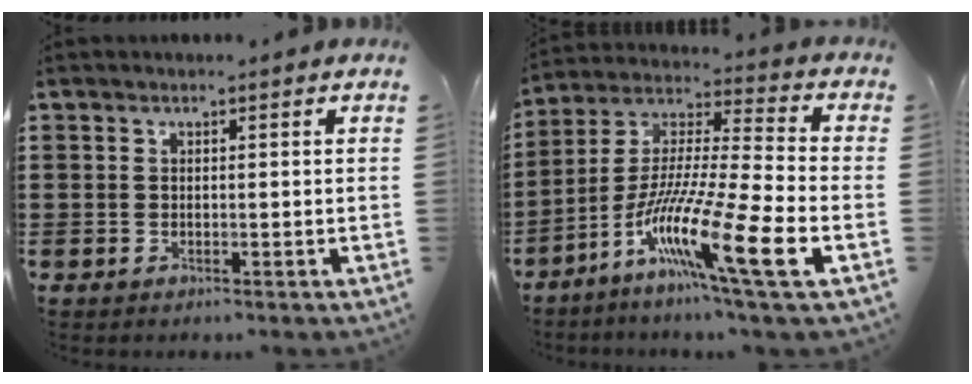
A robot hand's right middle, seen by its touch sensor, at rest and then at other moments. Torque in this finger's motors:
{"motor_torque": [2.14, 0.00, 0.59, 0.21]}